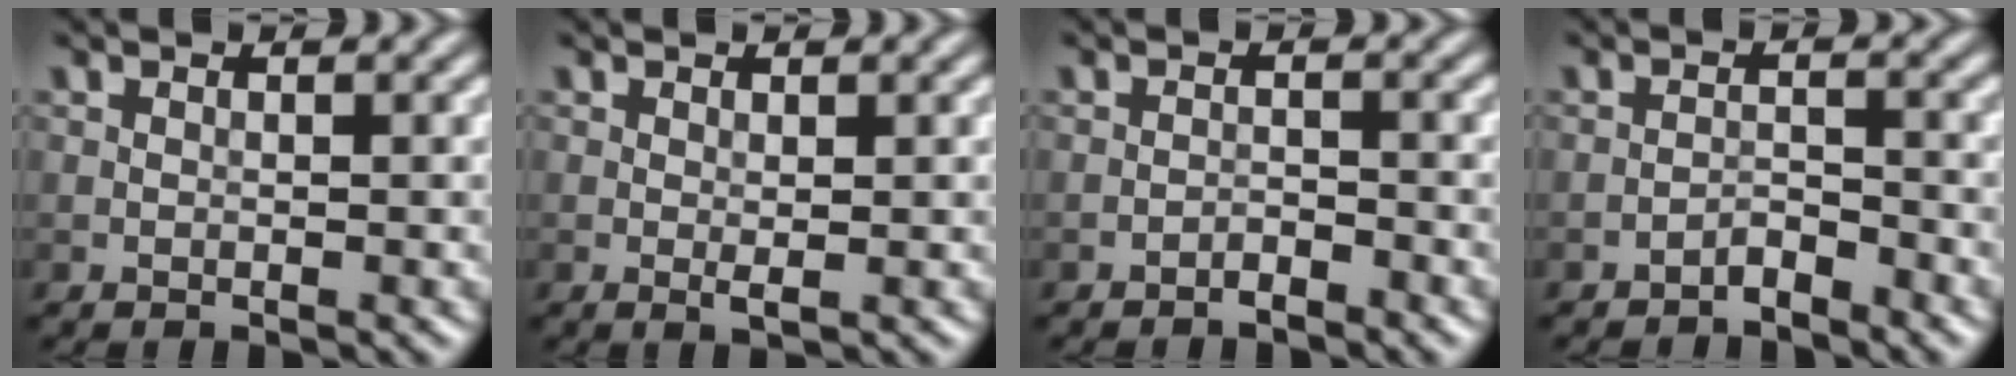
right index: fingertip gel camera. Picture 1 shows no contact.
{"total": 0.8, "force": [0.1, 0.1, 0.8], "torque": [-0.014, -0.003, 0.000]}
{"total": 1.1, "force": [-1.1, 0.2, 0.4], "torque": [-0.004, 0.004, -0.020]}
{"total": 1.6, "force": [-1.5, 0.2, 0.5], "torque": [-0.006, 0.007, -0.030]}